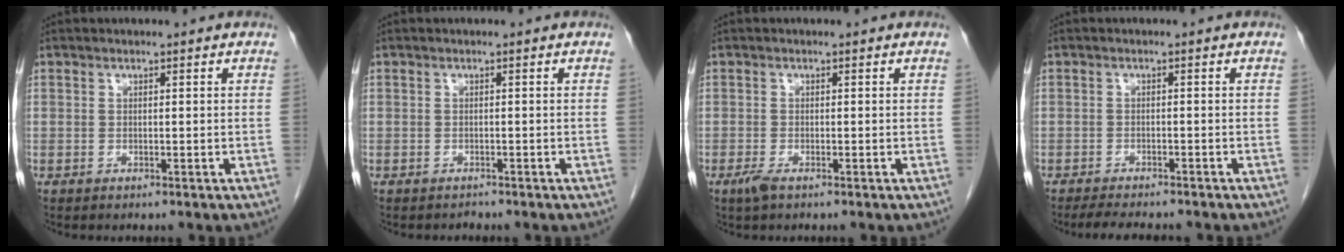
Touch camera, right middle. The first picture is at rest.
{"total": 0.6, "force": [-0.5, 0.2, -0.2], "torque": [-0.003, -0.003, -0.009]}
{"total": 1.7, "force": [-1.1, 0.4, 1.2], "torque": [-0.032, -0.004, -0.021]}
{"total": 6.2, "force": [-5.4, 1.2, 2.7], "torque": [-0.040, -0.010, -0.079]}